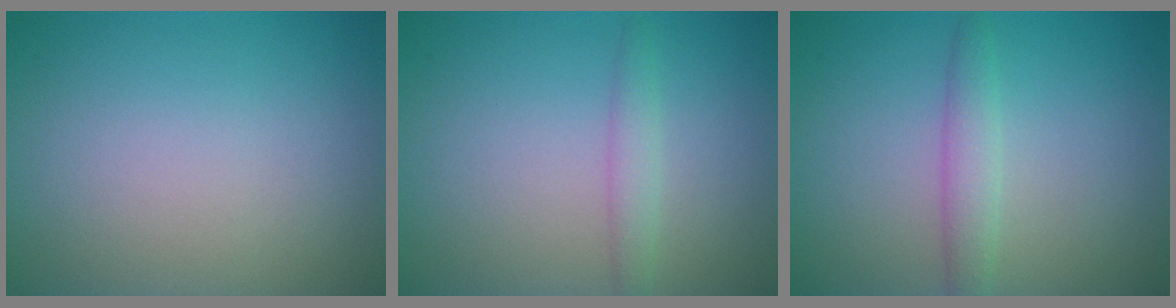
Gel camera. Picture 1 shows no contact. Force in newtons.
{"total": 1.5, "press": 1.5, "slide": 0.0}
{"total": 2.1, "press": 2.1, "slide": 0.1}